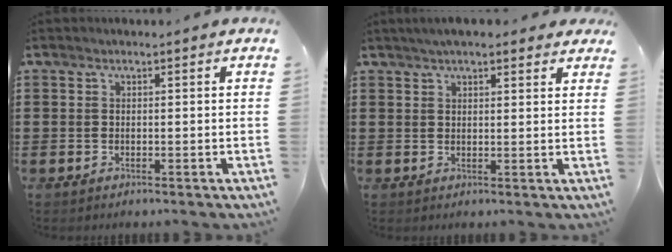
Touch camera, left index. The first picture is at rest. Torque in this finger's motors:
{"motor_torque": [1.78, -0.36, 0.53, 0.13]}